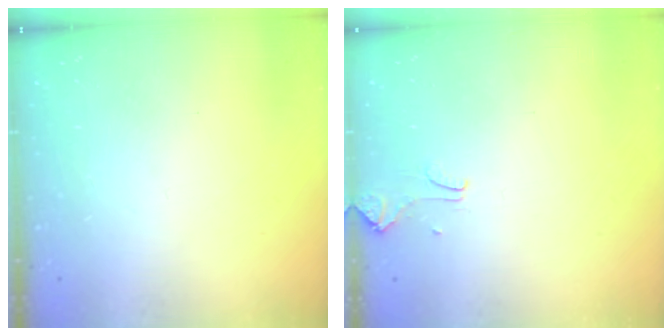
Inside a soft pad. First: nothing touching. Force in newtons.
{"total": 0.9, "press": 0.8, "slide": 0.5}